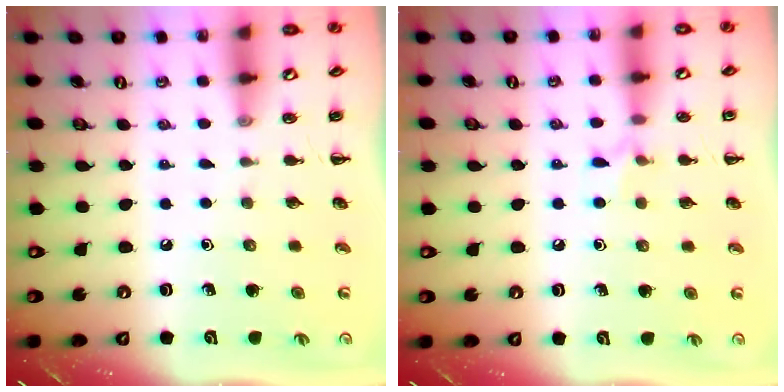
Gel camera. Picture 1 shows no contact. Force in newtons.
{"total": 5.9, "press": 5.5, "slide": 2.0}